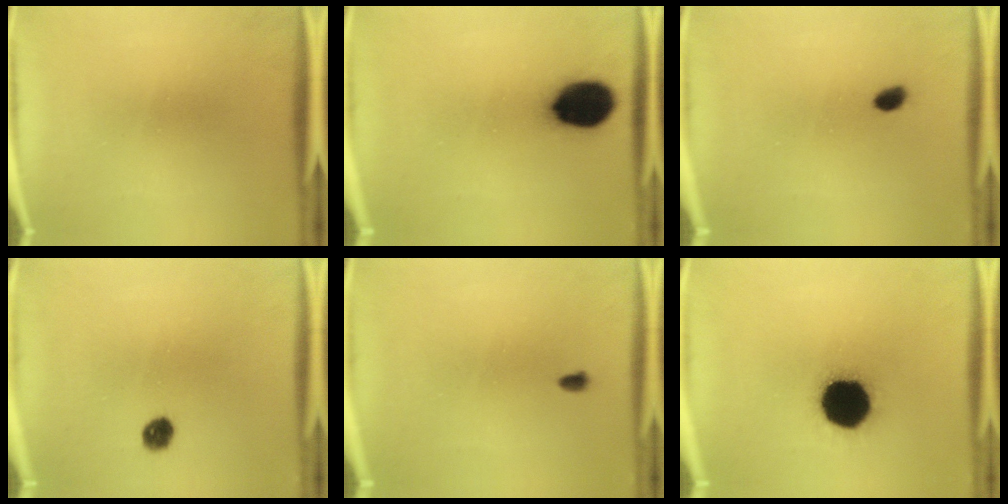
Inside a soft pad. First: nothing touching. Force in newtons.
{"total": 14.7}
{"total": 1.5}
{"total": 3.3}
{"total": 1.0}
{"total": 19.8}